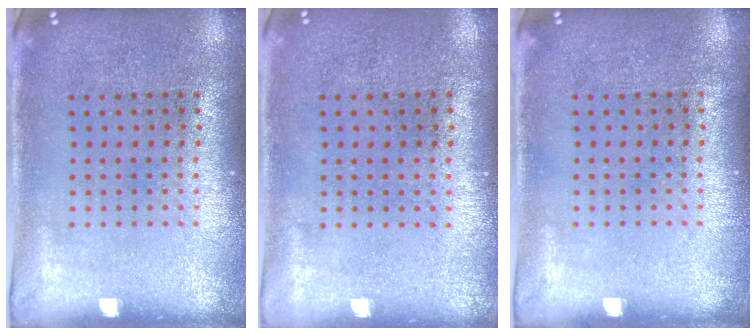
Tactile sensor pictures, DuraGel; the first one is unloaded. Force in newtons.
{"total": 0.0}
{"total": 0.0}